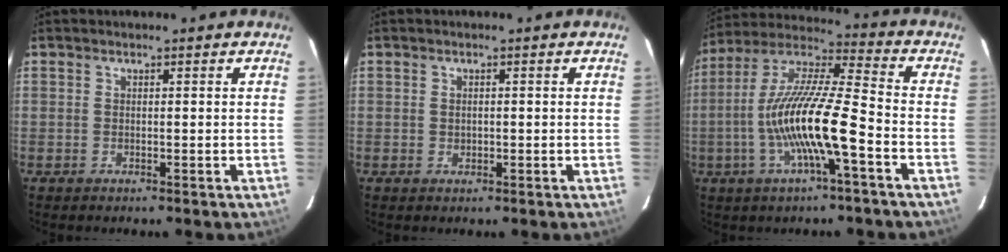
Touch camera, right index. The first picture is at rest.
{"total": 1.0, "force": [0.0, 0.9, 0.4], "torque": [-0.004, 0.000, 0.002]}
{"total": 15.6, "force": [-5.0, 1.4, 14.7], "torque": [-0.285, -0.004, -0.100]}